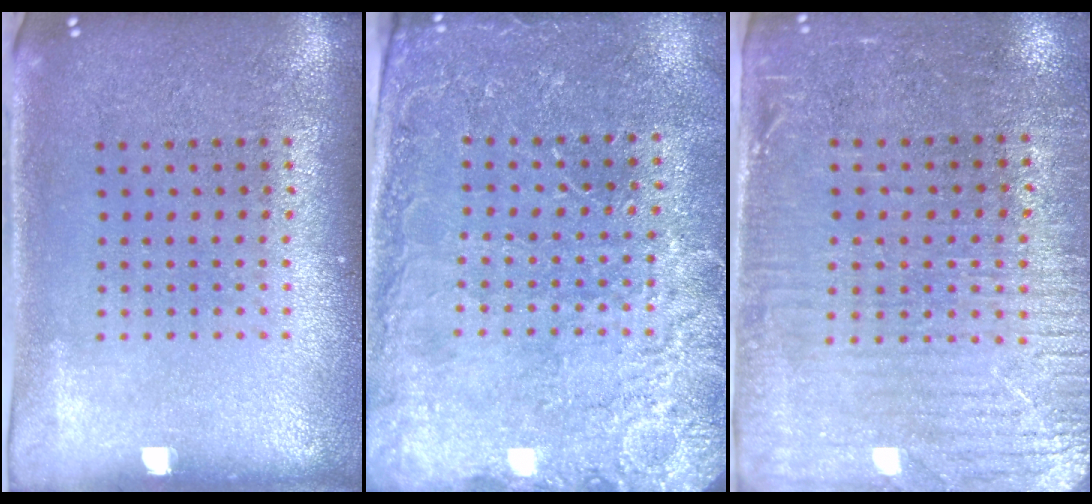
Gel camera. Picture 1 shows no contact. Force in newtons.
{"total": 2.8, "press": 2.8, "slide": 0.2}
{"total": 3.5, "press": 2.9, "slide": 1.8}